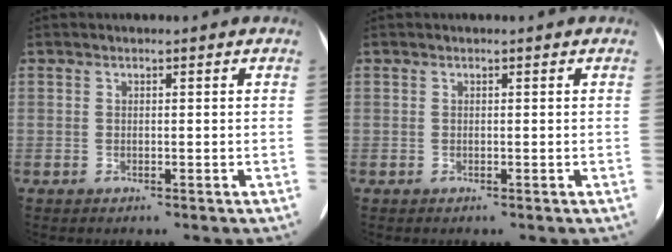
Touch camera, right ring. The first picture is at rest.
{"total": 0.0}